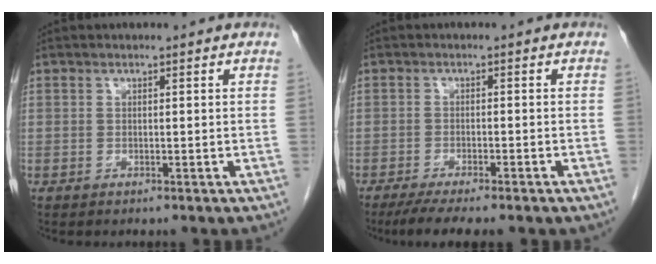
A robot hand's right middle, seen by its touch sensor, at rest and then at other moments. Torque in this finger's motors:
{"motor_torque": [0.91, -0.86, 0.15, 0.06]}